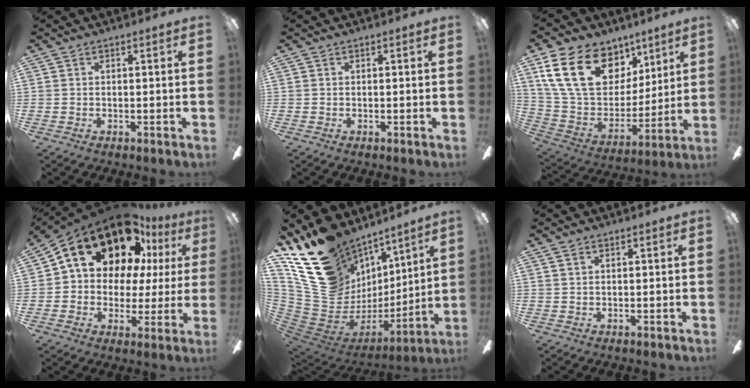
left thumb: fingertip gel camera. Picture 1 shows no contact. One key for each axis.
{"total": 0.0}
{"total": 23.7, "fx": 11.3, "fy": 15.6, "fz": 13.8, "tx": -0.262, "ty": -0.043, "tz": 0.206}
{"total": 19.0, "fx": 12.4, "fy": 10.7, "fz": 9.7, "tx": -0.177, "ty": -0.074, "tz": 0.215}
{"total": 21.0, "fx": 14.2, "fy": 13.5, "fz": 7.6, "tx": -0.145, "ty": -0.104, "tz": 0.292}
{"total": 0.9, "fx": 0.7, "fy": 0.4, "fz": 0.5, "tx": -0.011, "ty": 0.001, "tz": 0.012}